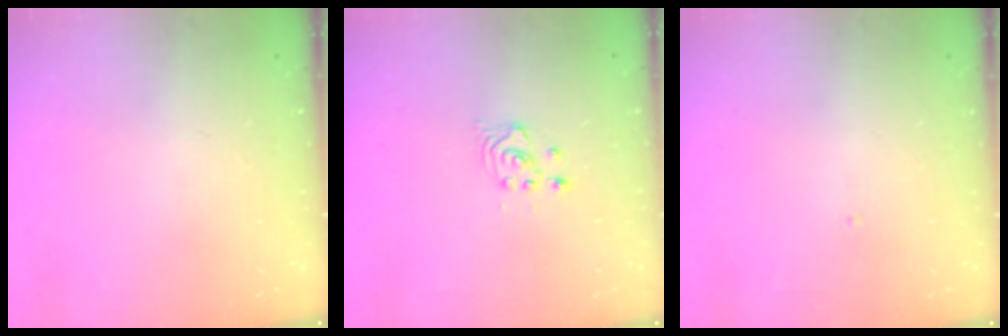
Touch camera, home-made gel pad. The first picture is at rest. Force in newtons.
{"total": 2.5, "press": 2.5, "slide": 0.3}
{"total": 0.0}